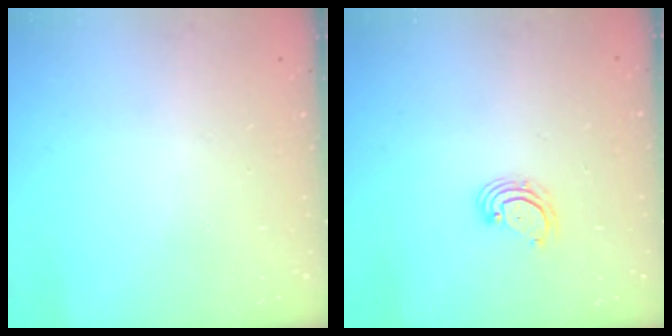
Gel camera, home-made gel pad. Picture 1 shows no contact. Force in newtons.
{"total": 2.9, "press": 2.9, "slide": 0.1}